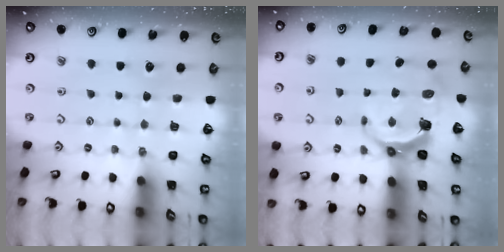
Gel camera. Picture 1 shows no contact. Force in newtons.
{"total": 7.6, "press": 6.1, "slide": 4.5}